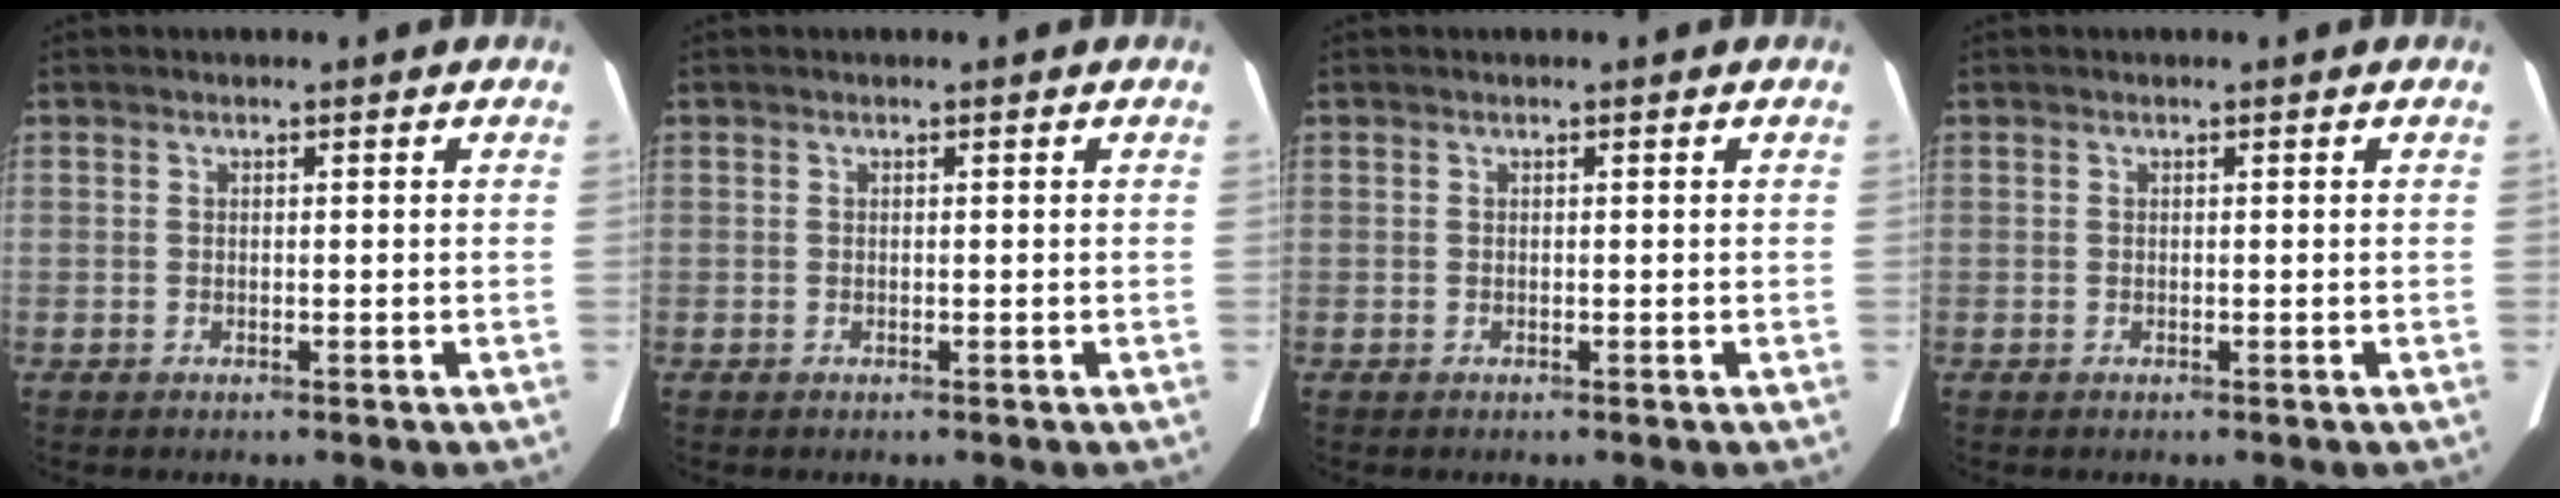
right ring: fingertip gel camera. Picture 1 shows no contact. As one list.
[{"total": 0.0}, {"total": 0.0}, {"total": 0.0}]